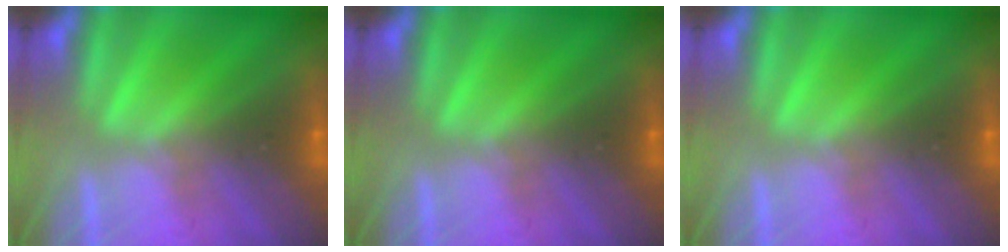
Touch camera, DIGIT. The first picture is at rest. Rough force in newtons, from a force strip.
{"total": 0.0}
{"total": 0.0}